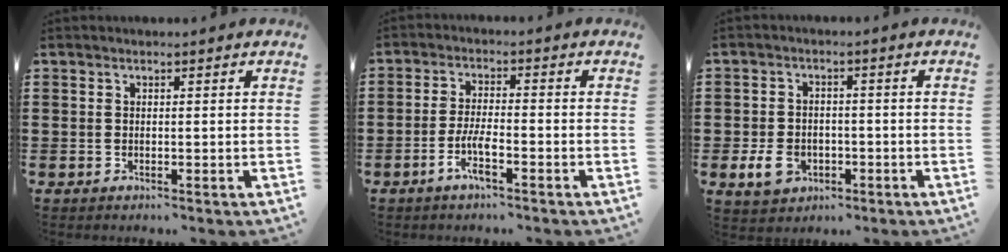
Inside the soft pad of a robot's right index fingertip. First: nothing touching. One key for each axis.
{"total": 4.5, "fx": -2.4, "fy": 0.8, "fz": 3.8, "tx": -0.083, "ty": -0.005, "tz": -0.048}
{"total": 5.1, "fx": -1.9, "fy": 3.7, "fz": 2.9, "tx": -0.075, "ty": 0.000, "tz": -0.039}